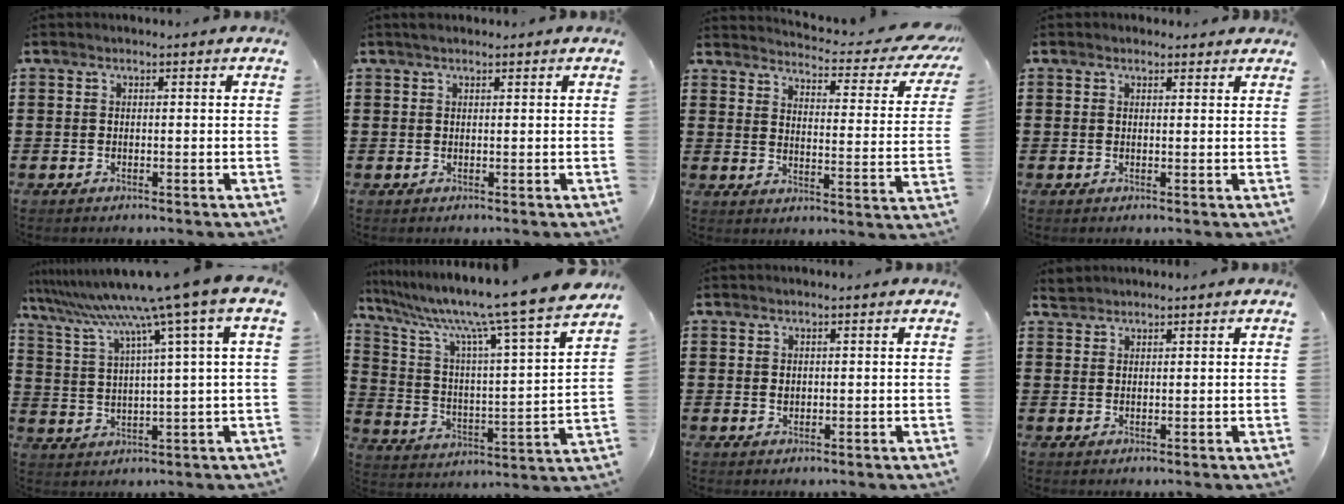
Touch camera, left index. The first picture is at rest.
{"total": 0.8, "force": [0.7, 0.3, 0.4], "torque": [-0.008, 0.002, 0.012]}
{"total": 3.7, "force": [3.2, 0.2, 1.9], "torque": [-0.040, -0.034, 0.045]}
{"total": 1.2, "force": [1.0, 0.7, 0.1], "torque": [-0.005, 0.005, 0.019]}
{"total": 9.7, "force": [6.7, -1.5, 6.9], "torque": [-0.160, -0.046, 0.101]}
{"total": 11.1, "force": [9.4, -1.2, 5.8], "torque": [-0.141, -0.079, 0.143]}
{"total": 0.7, "force": [0.3, 0.5, 0.5], "torque": [-0.011, 0.003, 0.005]}
{"total": 1.5, "force": [1.4, 0.4, 0.0], "torque": [-0.005, 0.001, 0.029]}